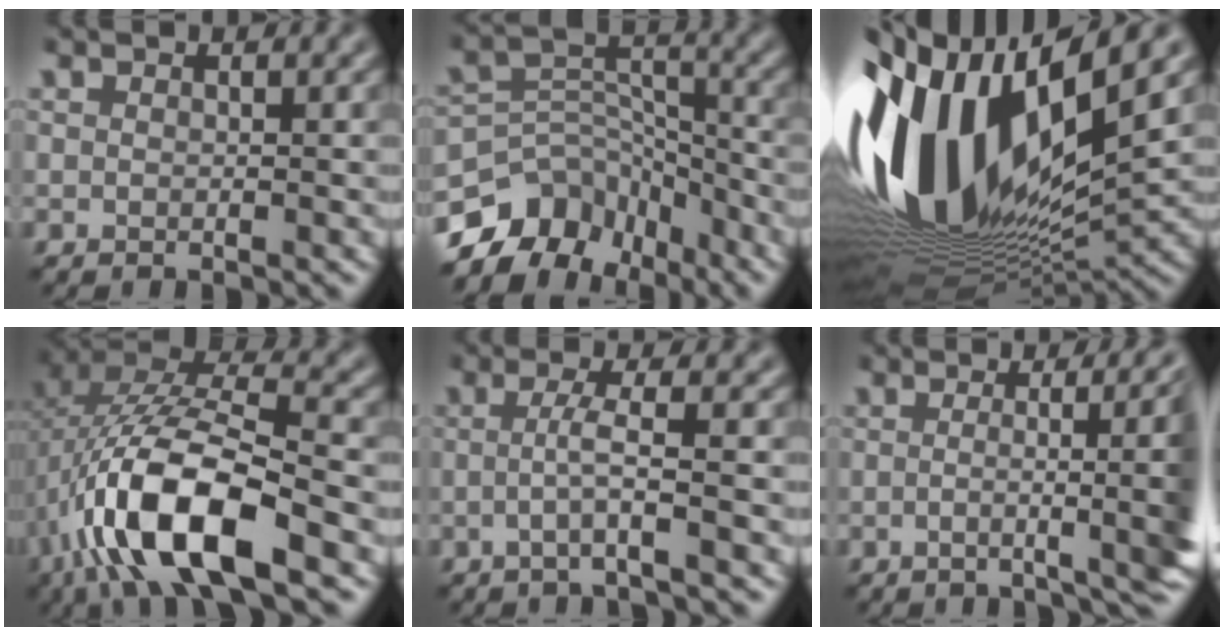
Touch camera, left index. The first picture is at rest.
{"total": 9.4, "force": [-7.7, 5.0, 1.8], "torque": [-0.010, 0.021, -0.125]}
{"total": 16.1, "force": [1.4, 7.0, 14.5], "torque": [-0.292, -0.008, 0.027]}
{"total": 12.1, "force": [-5.1, 4.0, 10.3], "torque": [-0.207, 0.013, -0.091]}
{"total": 2.7, "force": [-1.2, -0.1, 2.4], "torque": [-0.040, 0.000, -0.026]}
{"total": 9.6, "force": [-0.5, 2.8, 9.2], "torque": [-0.069, 0.022, -0.011]}